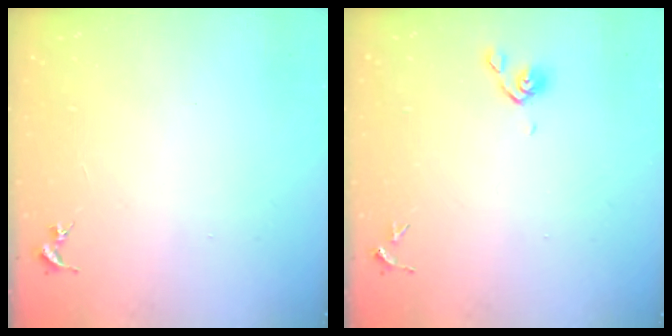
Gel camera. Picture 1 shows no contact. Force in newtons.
{"total": 5.1, "press": 4.9, "slide": 1.2}